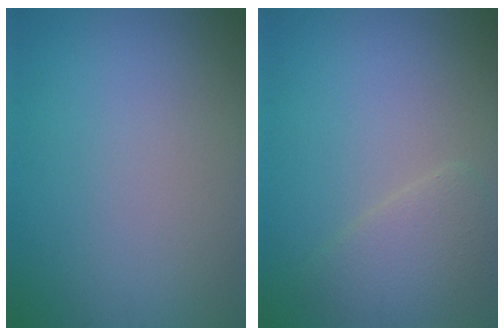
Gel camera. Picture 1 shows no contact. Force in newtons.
{"total": 2.9, "press": 2.8, "slide": 0.4}